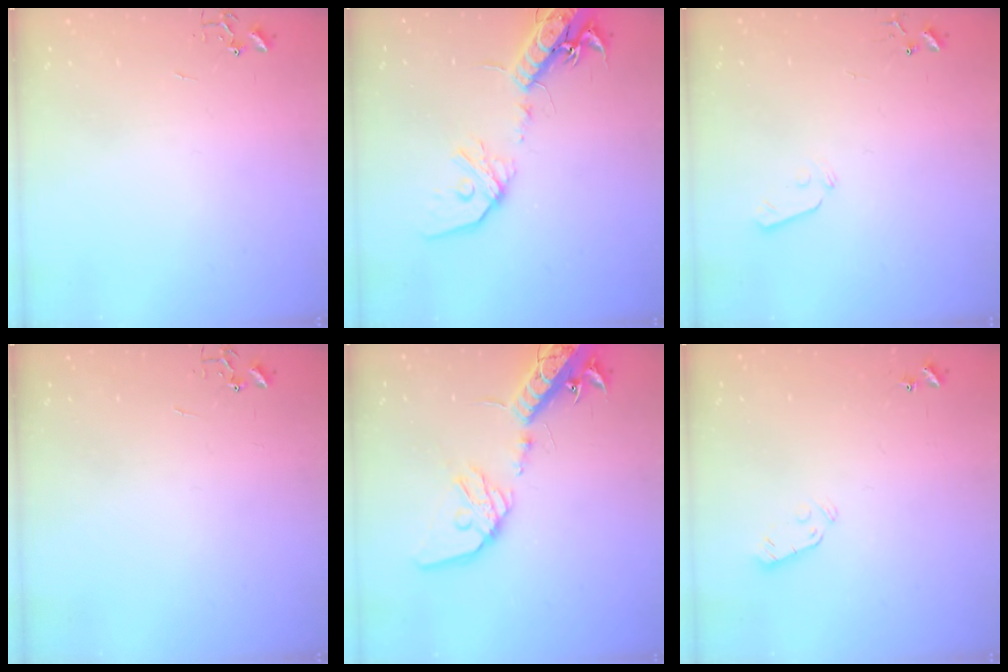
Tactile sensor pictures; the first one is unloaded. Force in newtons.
{"total": 18.3, "press": 17.9, "slide": 3.7}
{"total": 5.8, "press": 5.8, "slide": 0.5}
{"total": 0.0}
{"total": 19.7, "press": 19.2, "slide": 4.1}
{"total": 3.0, "press": 2.9, "slide": 0.9}